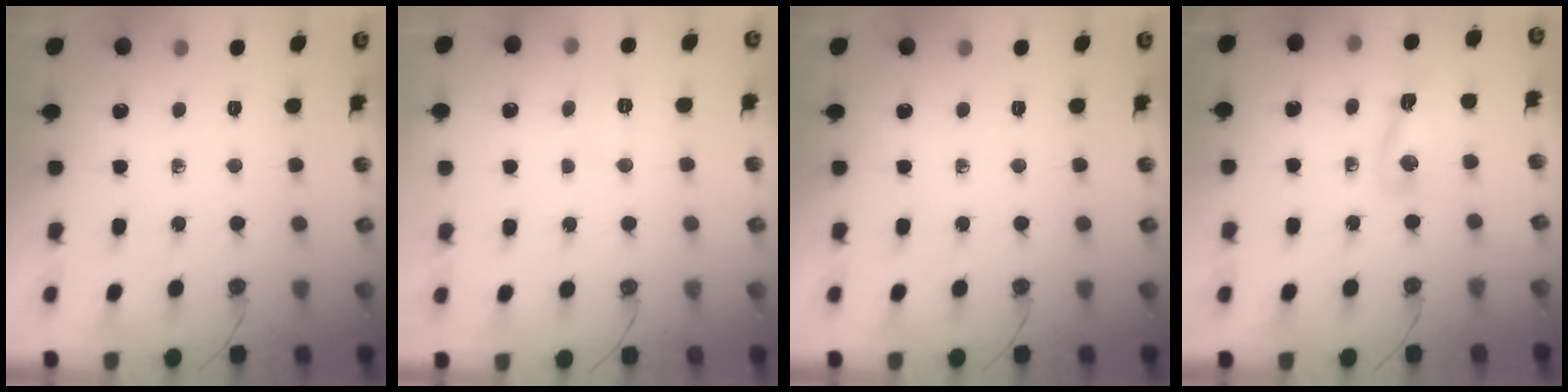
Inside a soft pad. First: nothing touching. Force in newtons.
{"total": 4.7, "press": 4.7, "slide": 0.6}
{"total": 0.0}
{"total": 4.8, "press": 4.7, "slide": 1.0}